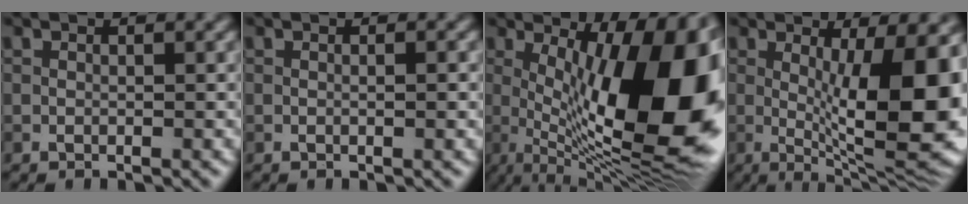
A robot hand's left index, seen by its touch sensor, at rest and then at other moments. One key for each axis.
{"total": 0.8, "fx": 0.0, "fy": 0.1, "fz": 0.8, "tx": -0.013, "ty": 0.000, "tz": 0.000}
{"total": 17.3, "fx": 1.4, "fy": 6.6, "fz": 16.0, "tx": -0.201, "ty": 0.002, "tz": 0.023}
{"total": 11.1, "fx": 0.2, "fy": 2.7, "fz": 10.8, "tx": -0.154, "ty": -0.019, "tz": 0.008}